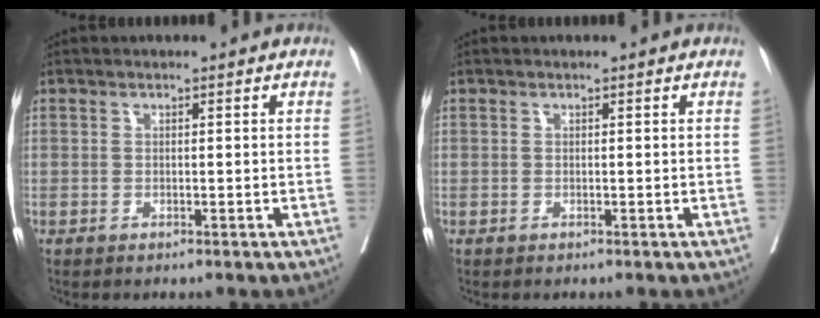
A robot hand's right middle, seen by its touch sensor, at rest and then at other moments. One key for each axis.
{"total": 0.0}